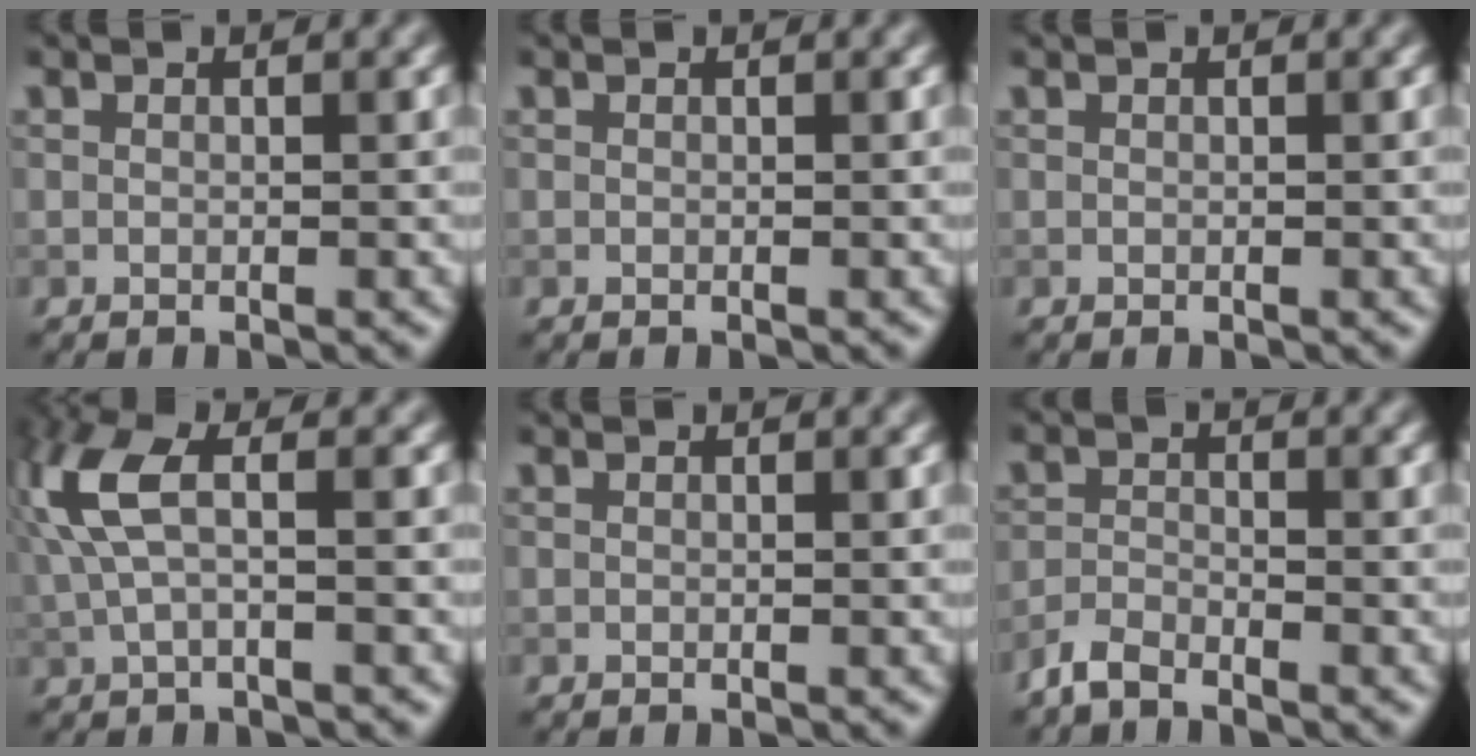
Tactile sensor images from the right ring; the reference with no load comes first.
{"total": 0.0}
{"total": 0.0}
{"total": 5.3, "force": [1.2, 2.0, 4.7], "torque": [-0.121, 0.013, 0.018]}
{"total": 0.0}
{"total": 2.1, "force": [-1.9, 0.4, 0.6], "torque": [-0.015, 0.001, -0.047]}